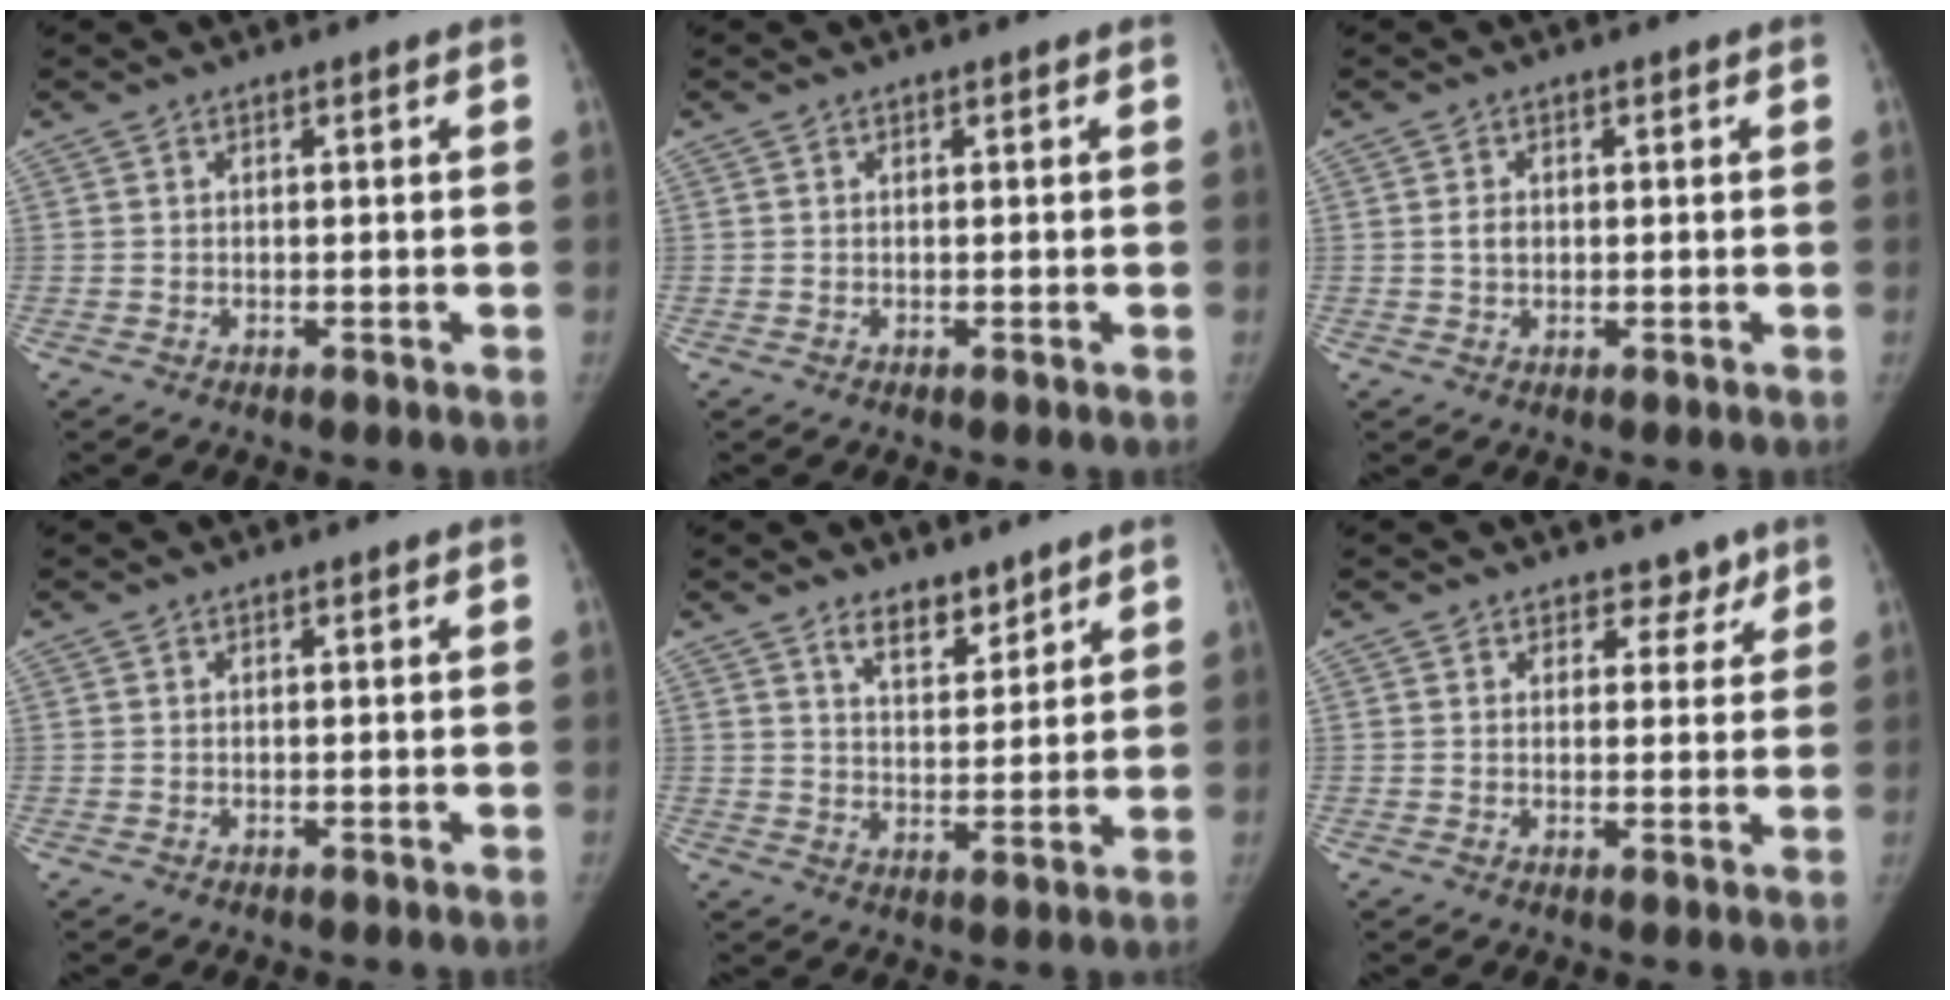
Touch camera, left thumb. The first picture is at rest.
{"total": 0.0}
{"total": 1.9, "force": [0.1, 1.5, 1.2], "torque": [-0.016, 0.001, 0.004]}
{"total": 0.0}
{"total": 6.1, "force": [4.7, 2.8, 2.7], "torque": [-0.020, -0.037, 0.082]}
{"total": 3.6, "force": [2.6, 2.5, 0.3], "torque": [0.032, -0.013, 0.029]}